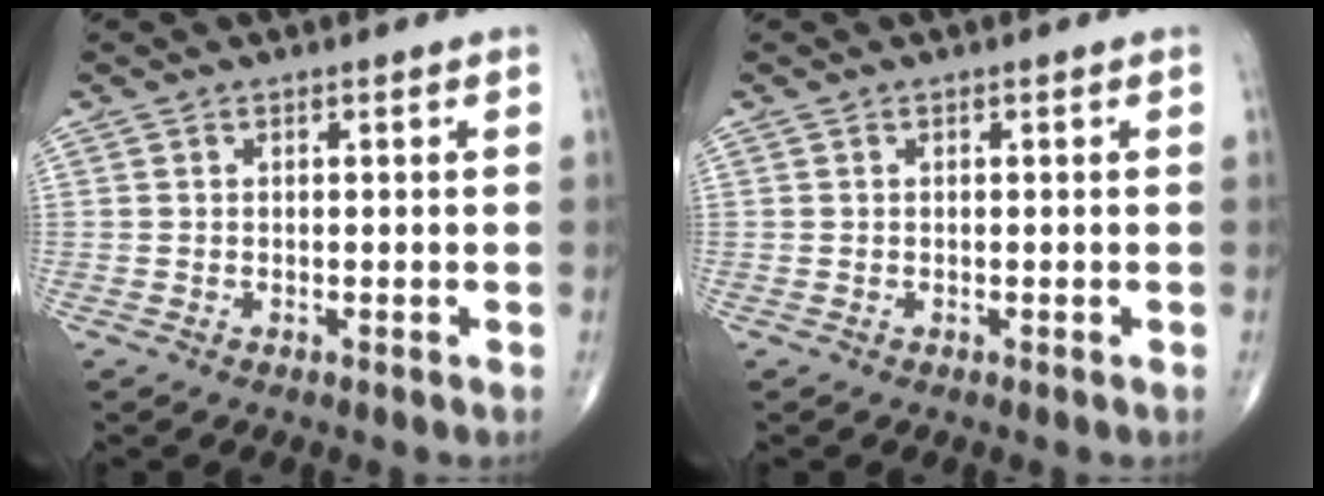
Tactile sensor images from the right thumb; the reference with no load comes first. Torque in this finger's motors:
{"motor_torque": [0.02, 0.06, -0.14, -0.12, 0.03]}